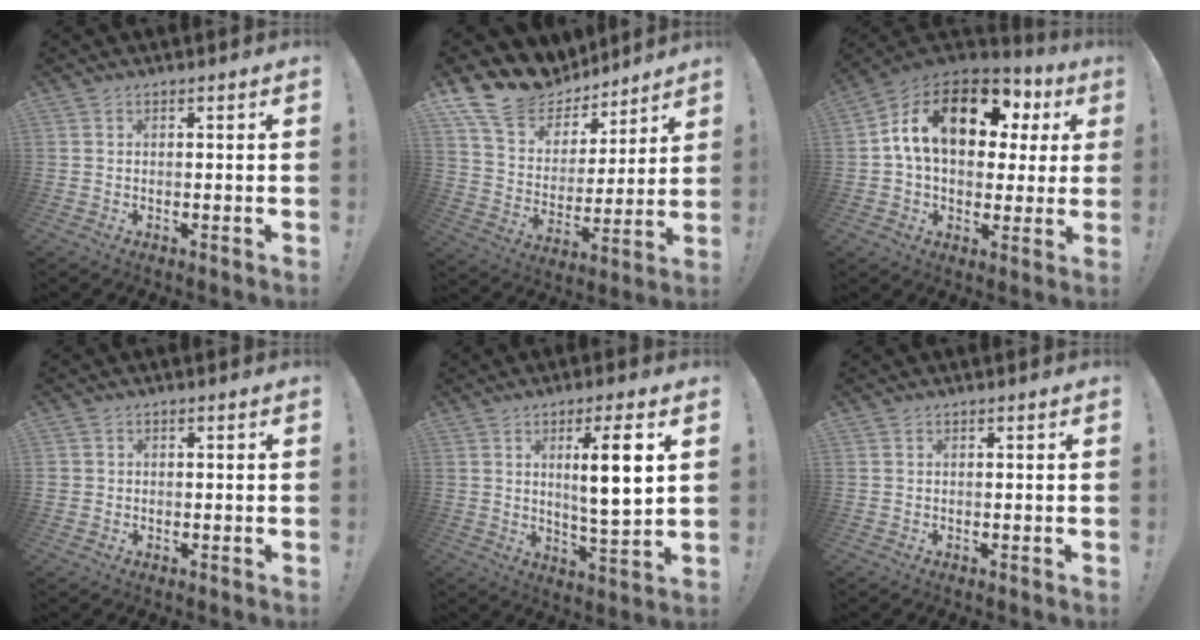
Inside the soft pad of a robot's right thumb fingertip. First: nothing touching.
{"total": 16.3, "force": [12.8, 8.7, 4.9], "torque": [-0.099, -0.097, 0.243]}
{"total": 19.3, "force": [6.6, 11.1, 14.3], "torque": [-0.231, -0.017, 0.108]}
{"total": 1.3, "force": [0.1, 1.3, 0.2], "torque": [-0.004, 0.004, 0.002]}
{"total": 10.9, "force": [3.0, 1.4, 10.4], "torque": [-0.158, -0.012, 0.039]}
{"total": 0.0}